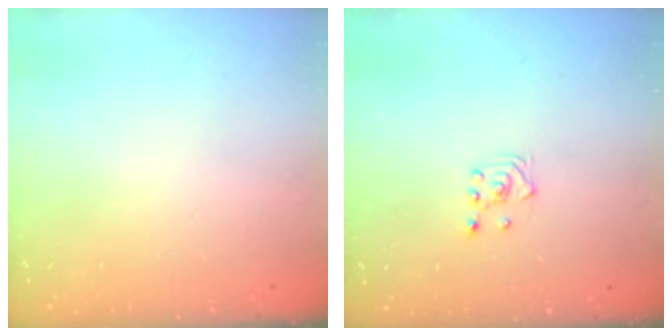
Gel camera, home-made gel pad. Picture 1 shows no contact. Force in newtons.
{"total": 3.0, "press": 2.9, "slide": 0.9}